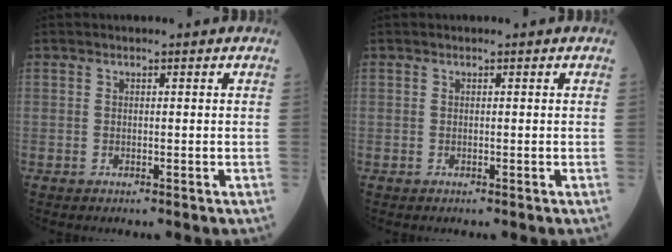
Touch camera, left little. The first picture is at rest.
{"total": 0.0}